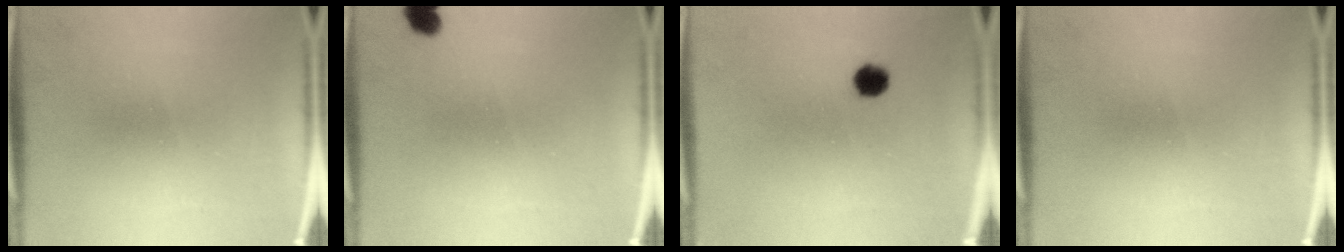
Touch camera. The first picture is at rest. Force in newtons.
{"total": 2.7}
{"total": 3.1}
{"total": 0.0}